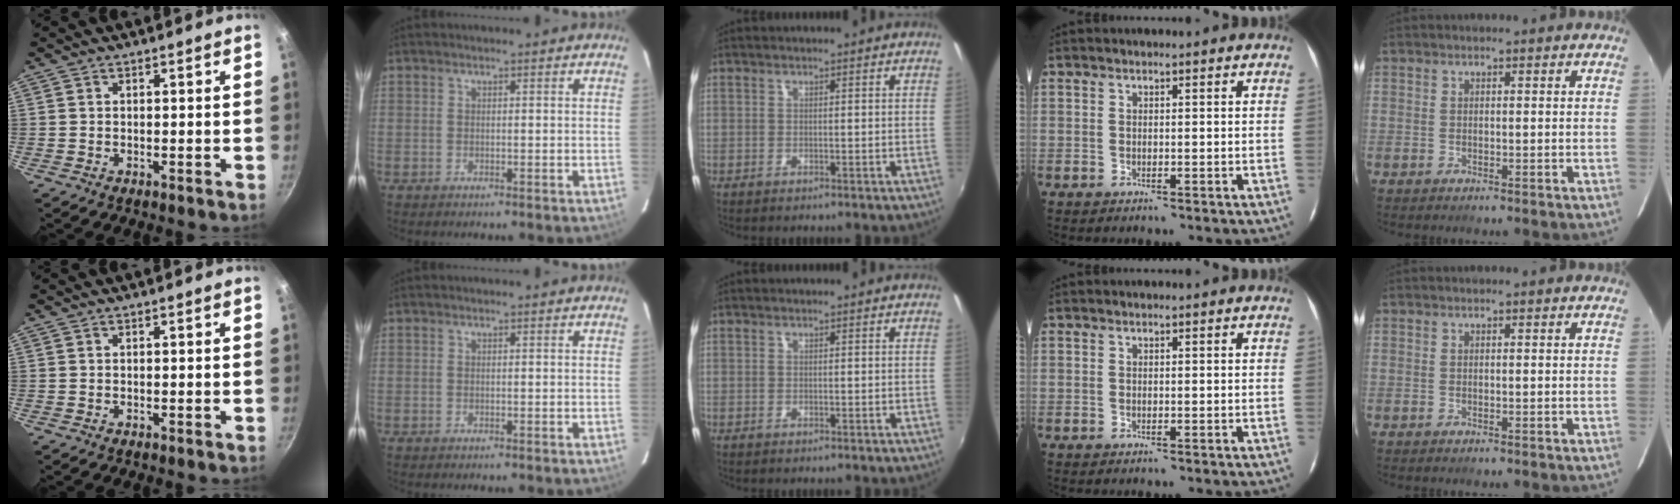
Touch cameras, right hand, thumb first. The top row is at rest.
{}